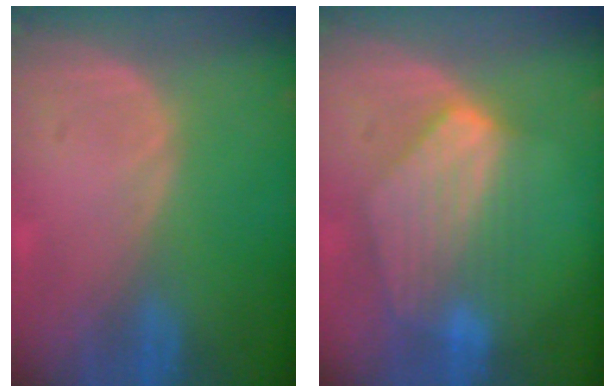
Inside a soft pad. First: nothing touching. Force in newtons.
{"total": 8.1, "press": 7.7, "slide": 2.5}